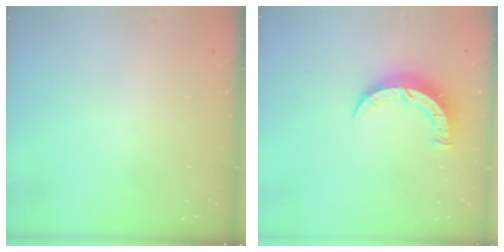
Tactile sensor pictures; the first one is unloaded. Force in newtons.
{"total": 7.0, "press": 7.0, "slide": 0.4}